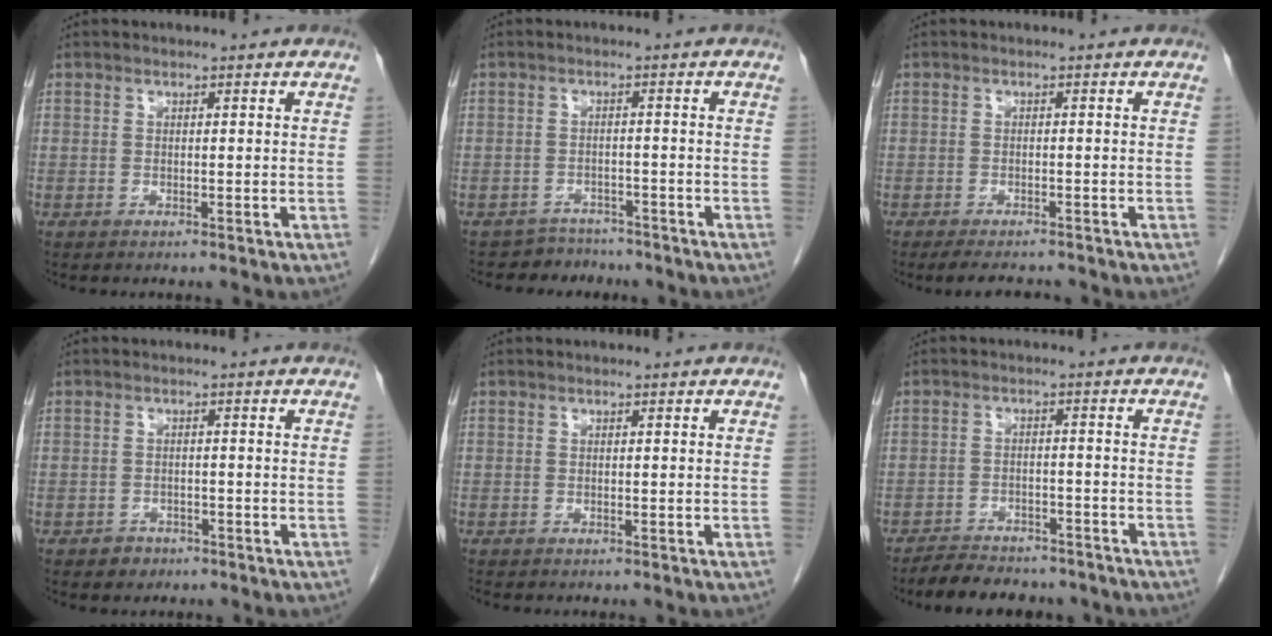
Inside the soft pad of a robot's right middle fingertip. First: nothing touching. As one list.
[{"total": 3.6, "force": [-3.1, 1.6, -1.0], "torque": [0.018, 0.006, -0.049]}, {"total": 5.0, "force": [-4.4, 1.3, 2.0], "torque": [-0.030, -0.009, -0.065]}, {"total": 1.9, "force": [-1.2, 1.4, 0.3], "torque": [-0.007, 0.006, -0.015]}, {"total": 0.0}, {"total": 9.9, "force": [-8.7, 3.3, 3.2], "torque": [-0.048, 0.005, -0.118]}]